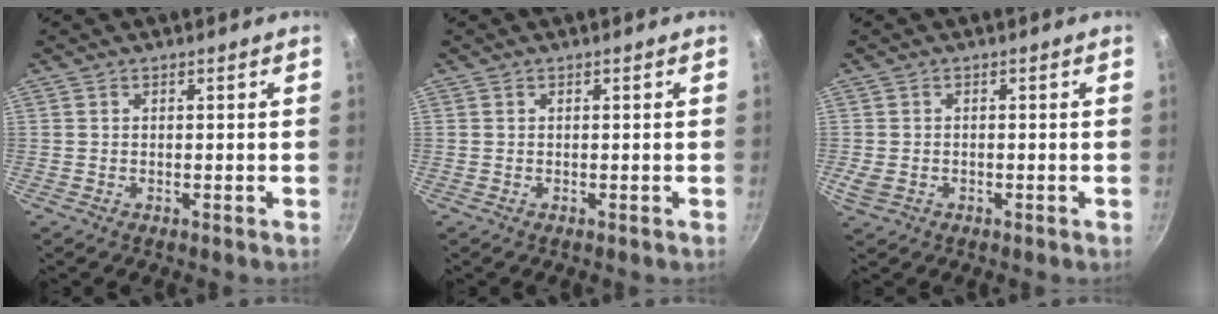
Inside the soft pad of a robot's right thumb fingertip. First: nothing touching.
{"total": 0.0}
{"total": 2.9, "force": [-0.8, 2.1, 1.7], "torque": [-0.039, 0.000, -0.012]}